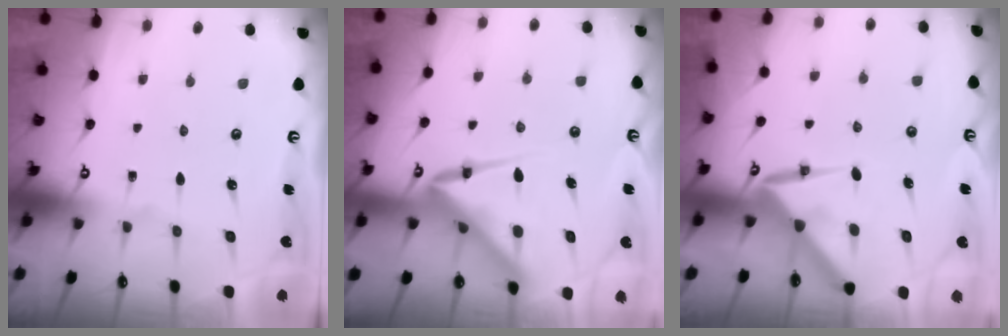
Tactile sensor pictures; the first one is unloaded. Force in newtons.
{"total": 11.1, "press": 11.0, "slide": 1.1}
{"total": 8.9, "press": 8.9, "slide": 0.8}